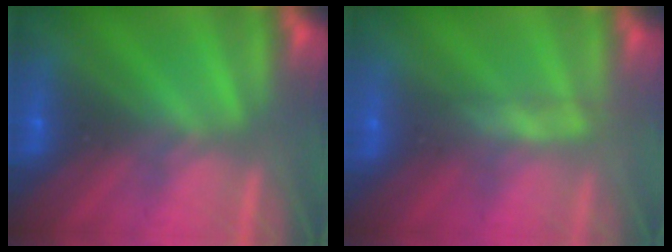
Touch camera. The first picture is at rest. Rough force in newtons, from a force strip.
{"total": 2.7}